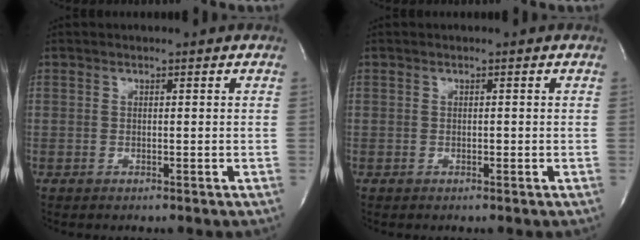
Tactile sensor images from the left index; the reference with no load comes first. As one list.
[{"total": 0.0}]